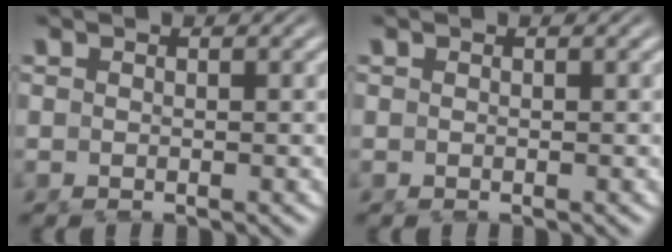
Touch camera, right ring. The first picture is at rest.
{"total": 0.0}